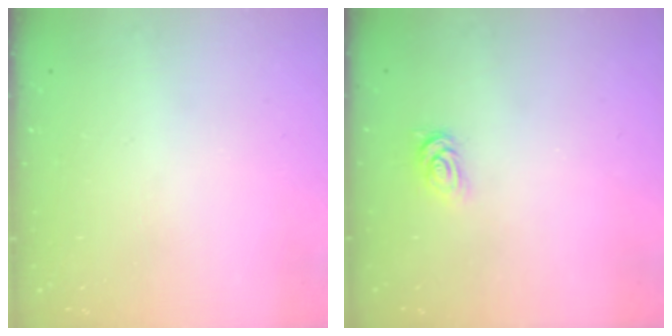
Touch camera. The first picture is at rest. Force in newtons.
{"total": 2.5, "press": 2.5, "slide": 0.3}